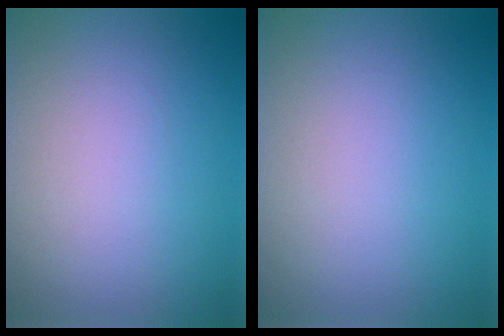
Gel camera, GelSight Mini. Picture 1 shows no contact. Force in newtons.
{"total": 0.0}